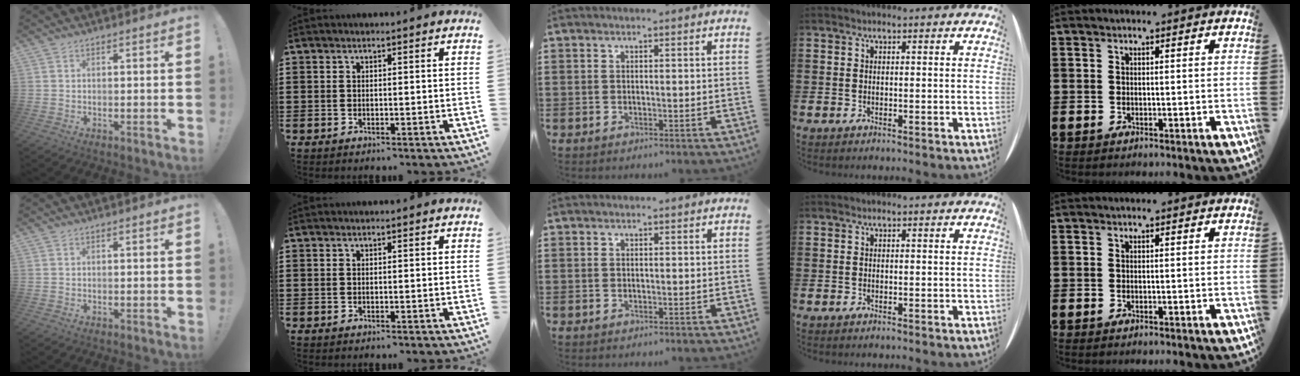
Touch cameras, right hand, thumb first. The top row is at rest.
{}